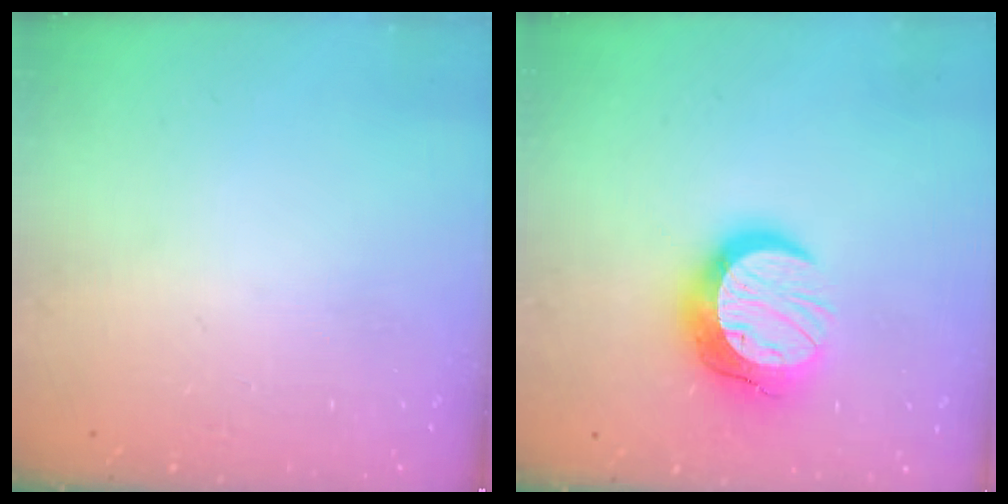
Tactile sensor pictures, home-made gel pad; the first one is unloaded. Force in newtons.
{"total": 13.5, "press": 13.5, "slide": 1.0}